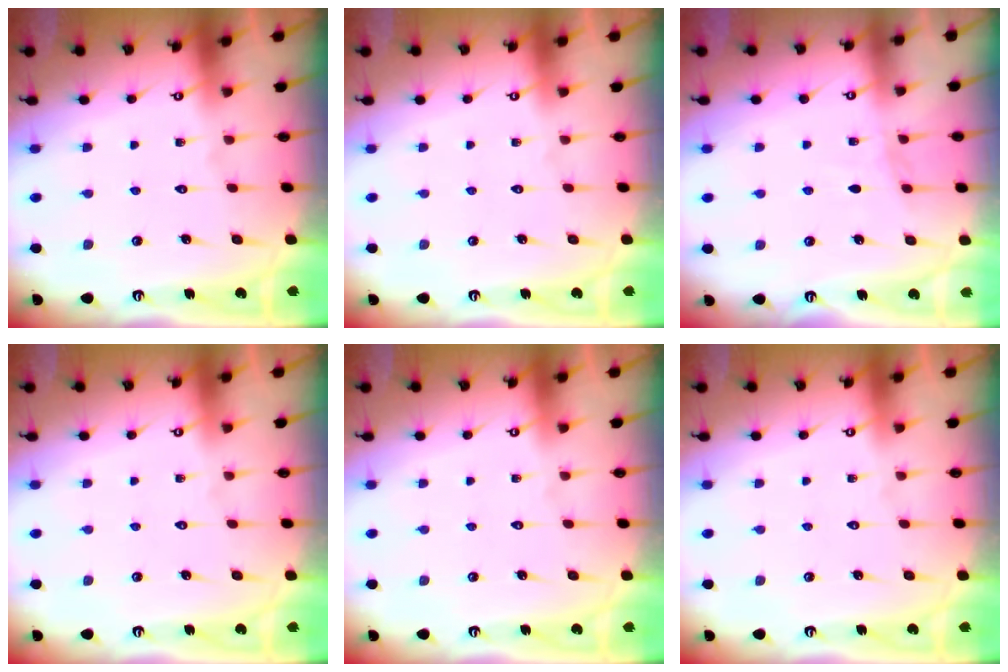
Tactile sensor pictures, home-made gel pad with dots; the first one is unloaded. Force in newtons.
{"total": 0.0}
{"total": 3.4, "press": 3.4, "slide": 0.5}
{"total": 0.0}
{"total": 0.0}
{"total": 0.0}